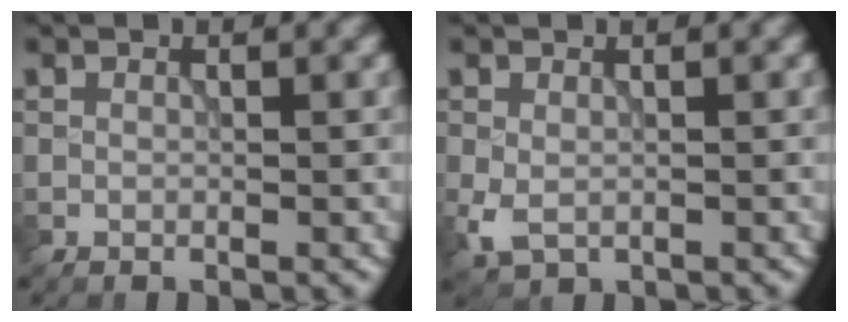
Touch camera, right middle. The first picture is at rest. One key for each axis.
{"total": 2.1, "fx": -0.5, "fy": 1.3, "fz": 1.5, "tx": -0.039, "ty": -0.008, "tz": -0.008}